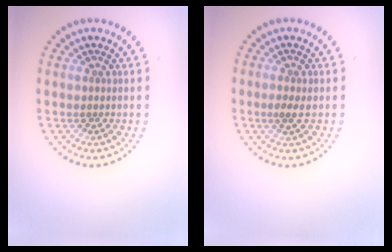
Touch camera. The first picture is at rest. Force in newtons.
{"total": 1.3, "press": 1.3, "slide": 0.4}